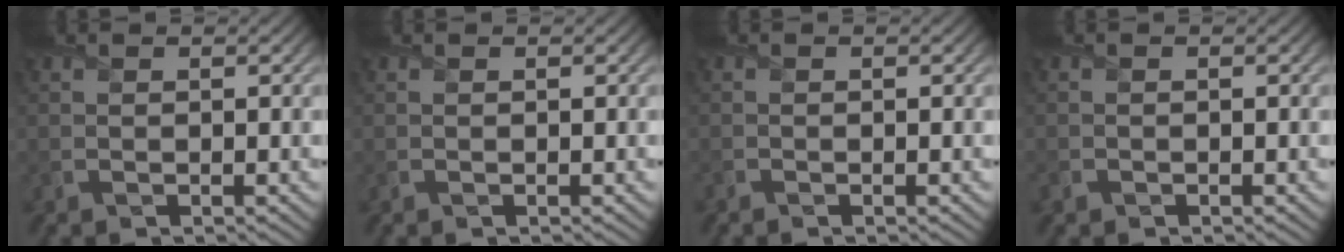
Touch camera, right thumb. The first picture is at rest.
{"total": 0.0}
{"total": 0.5, "force": [-0.5, 0.1, 0.1], "torque": [-0.001, -0.005, -0.011]}
{"total": 0.9, "force": [-0.6, 0.7, 0.1], "torque": [-0.004, -0.005, -0.016]}